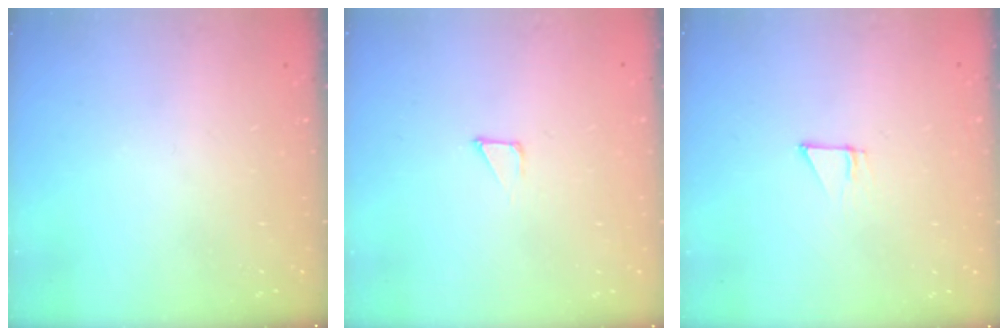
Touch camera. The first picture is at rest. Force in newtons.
{"total": 1.2, "press": 1.2, "slide": 0.0}
{"total": 4.9, "press": 4.9, "slide": 0.3}